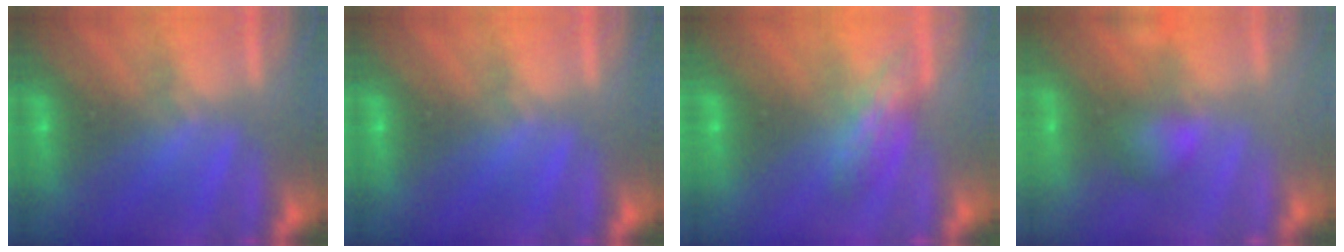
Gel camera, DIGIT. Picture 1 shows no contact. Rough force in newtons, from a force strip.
{"total": 0.0}
{"total": 2.5}
{"total": 2.9}